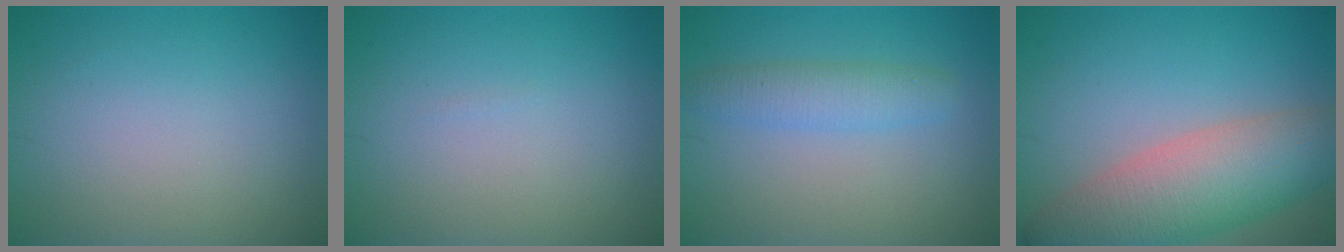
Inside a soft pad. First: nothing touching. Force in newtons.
{"total": 0.0}
{"total": 2.7, "press": 2.7, "slide": 0.2}
{"total": 8.8, "press": 8.8, "slide": 0.8}